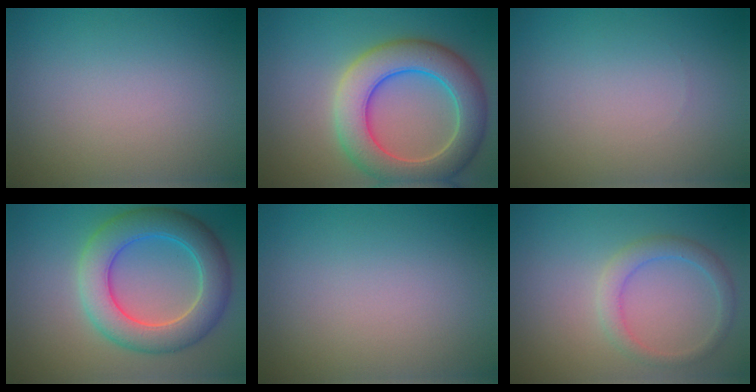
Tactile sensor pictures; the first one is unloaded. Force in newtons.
{"total": 7.9, "press": 7.9, "slide": 0.6}
{"total": 0.0}
{"total": 7.1, "press": 7.1, "slide": 0.3}
{"total": 0.0}
{"total": 2.3, "press": 2.3, "slide": 0.2}